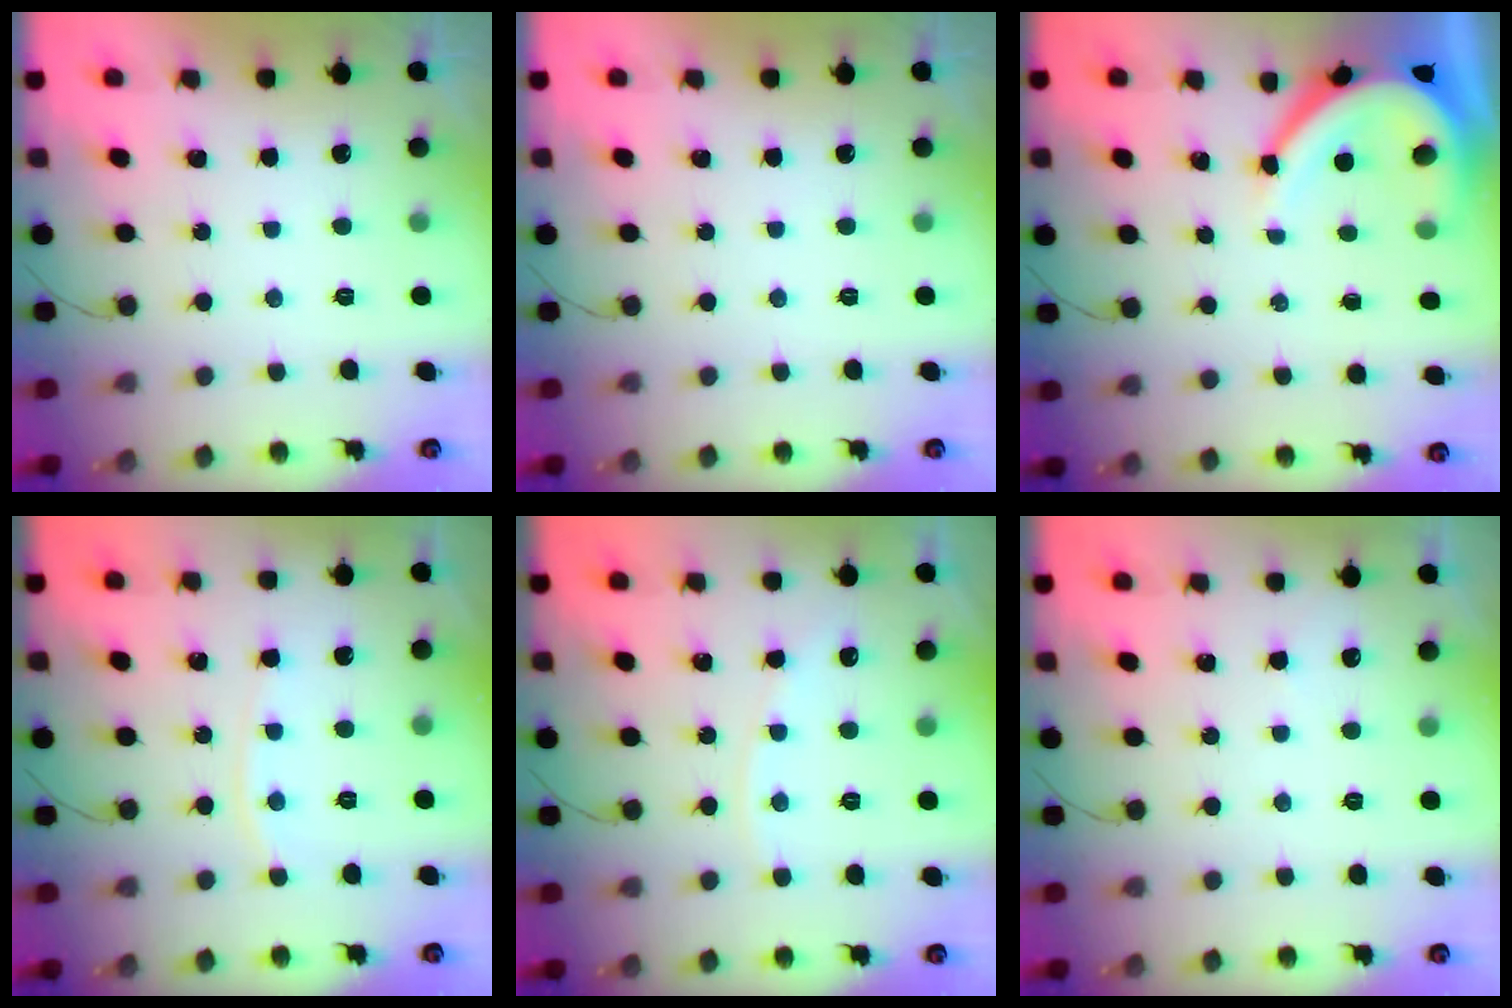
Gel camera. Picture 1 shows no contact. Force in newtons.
{"total": 0.0}
{"total": 10.2, "press": 10.1, "slide": 1.1}
{"total": 4.2, "press": 4.1, "slide": 0.6}
{"total": 3.1, "press": 3.1, "slide": 0.5}
{"total": 1.2, "press": 1.2, "slide": 0.3}